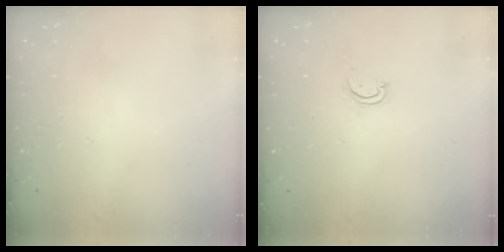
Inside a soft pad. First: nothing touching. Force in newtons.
{"total": 2.7, "press": 2.7, "slide": 0.3}